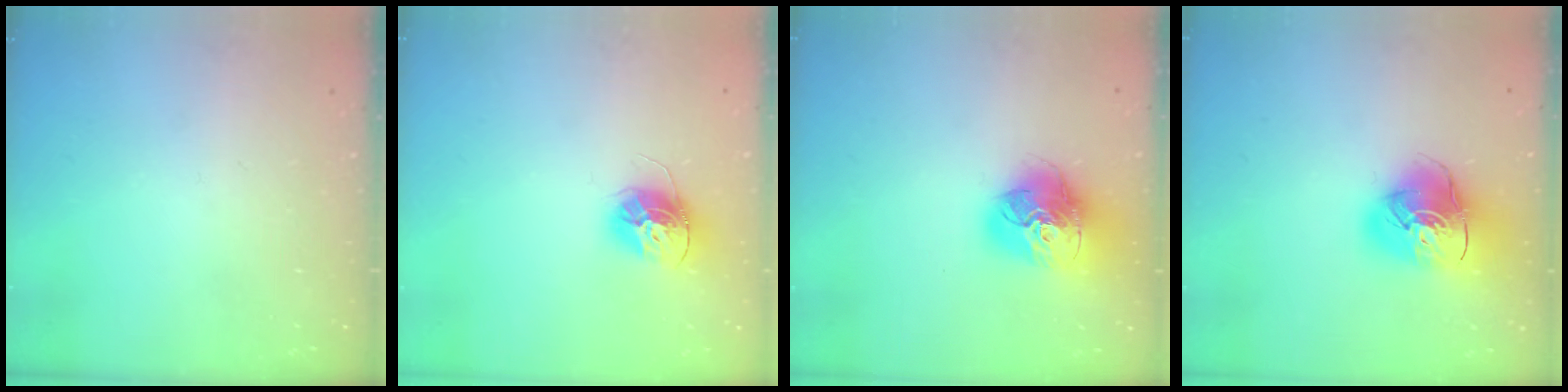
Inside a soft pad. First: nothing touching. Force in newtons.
{"total": 12.8, "press": 12.7, "slide": 1.3}
{"total": 18.8, "press": 18.6, "slide": 2.1}
{"total": 14.9, "press": 14.7, "slide": 2.1}